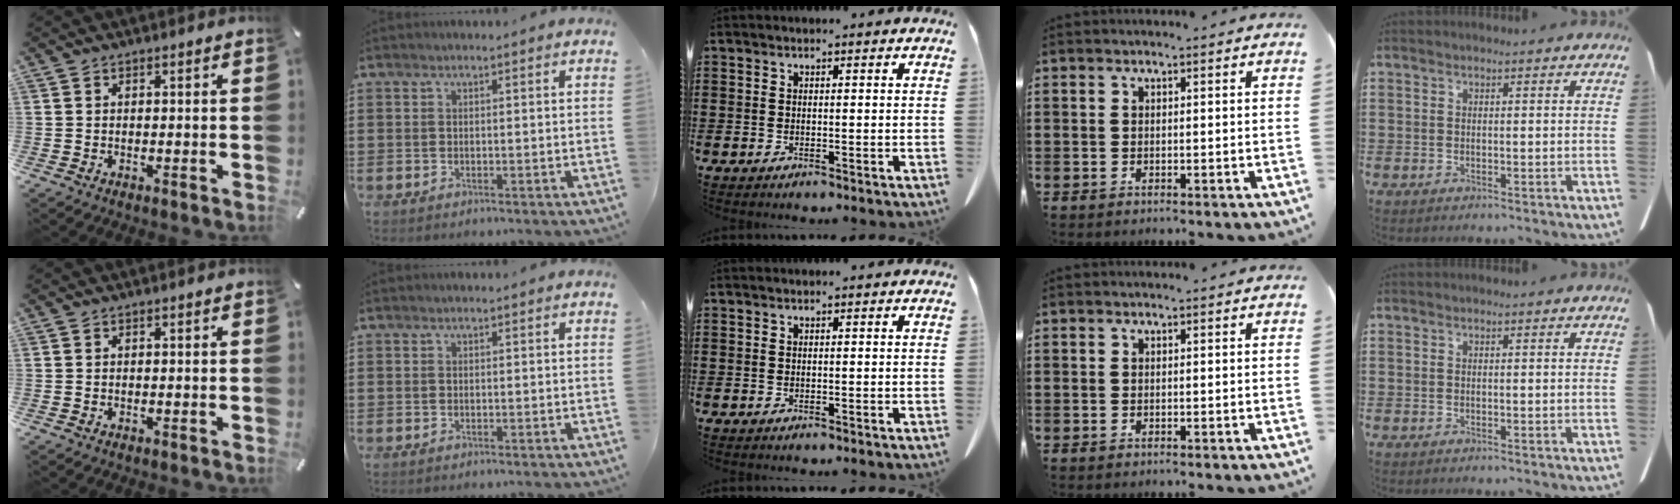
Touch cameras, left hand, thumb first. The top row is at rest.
{}